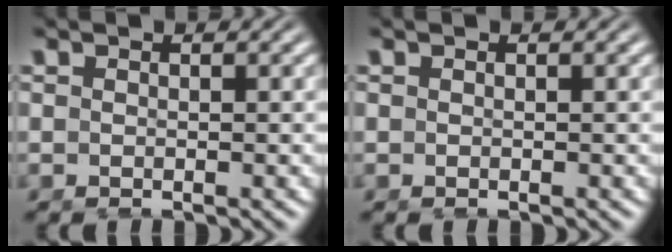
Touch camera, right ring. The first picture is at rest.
{"total": 0.0}